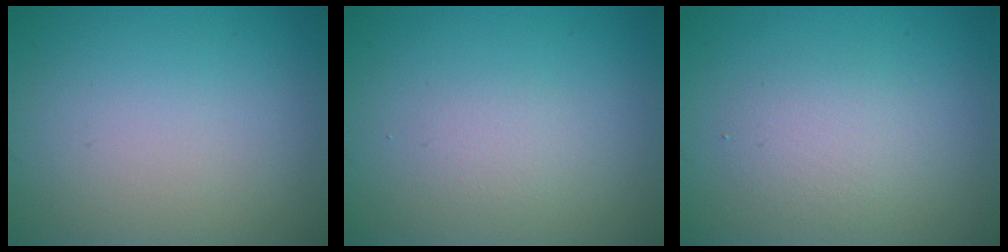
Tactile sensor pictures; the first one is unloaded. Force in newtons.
{"total": 1.1, "press": 1.1, "slide": 0.0}
{"total": 2.2, "press": 2.2, "slide": 0.1}